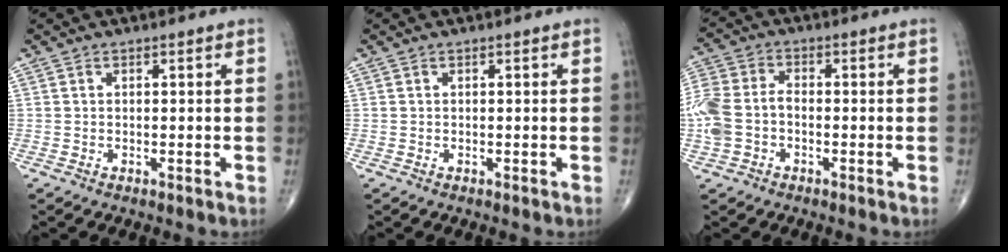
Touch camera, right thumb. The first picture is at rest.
{"total": 0.0}
{"total": 10.1, "force": [-2.1, 7.1, 6.8], "torque": [-0.169, 0.028, -0.048]}